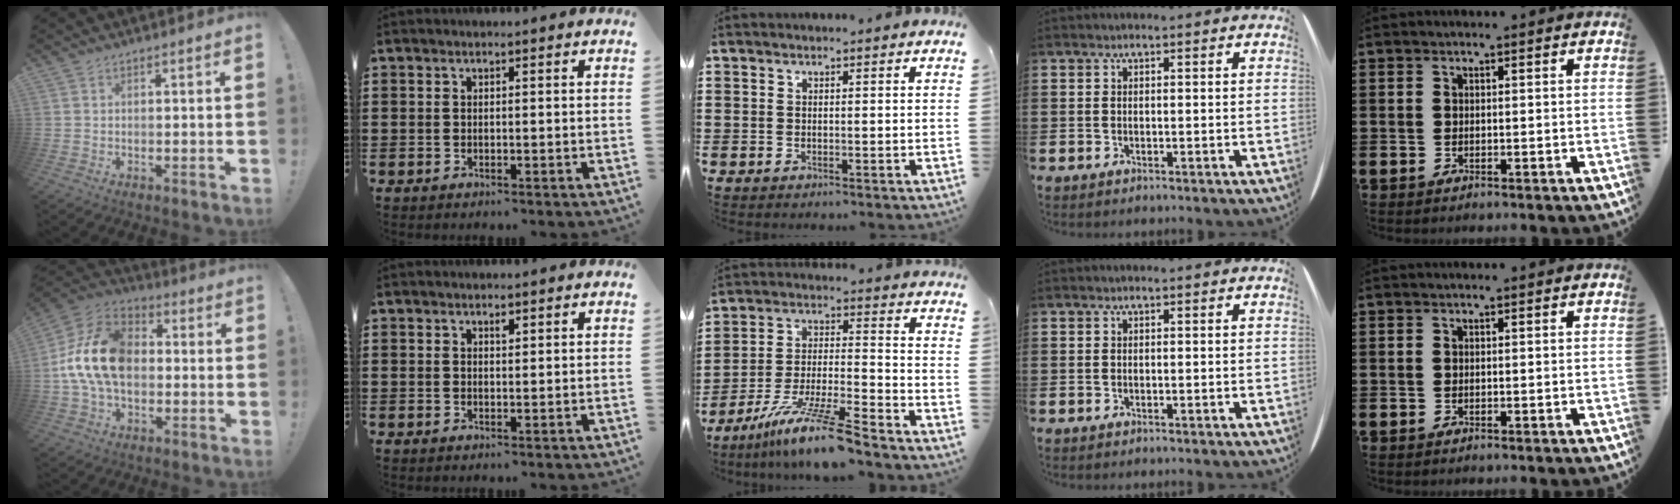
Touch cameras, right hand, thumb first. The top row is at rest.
{"thumb": {"total": 18.7, "force": [0.0, 13.0, 13.5], "torque": [-0.248, 0.023, 0.007]}, "index": {"total": 0.8, "force": [0.6, 0.3, 0.5], "torque": [-0.010, 0.001, 0.011]}, "middle": {"total": 11.3, "force": [-8.8, 0.6, 7.0], "torque": [-0.140, 0.006, -0.174]}}